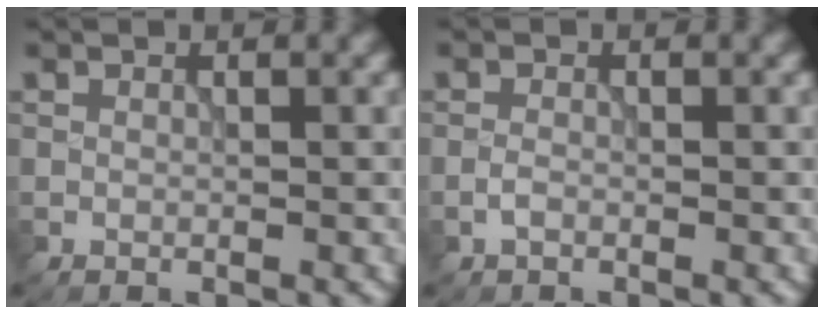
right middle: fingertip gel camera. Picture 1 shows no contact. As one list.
[{"total": 0.8, "force": [-0.5, 0.4, 0.5], "torque": [-0.012, 0.001, -0.012]}]